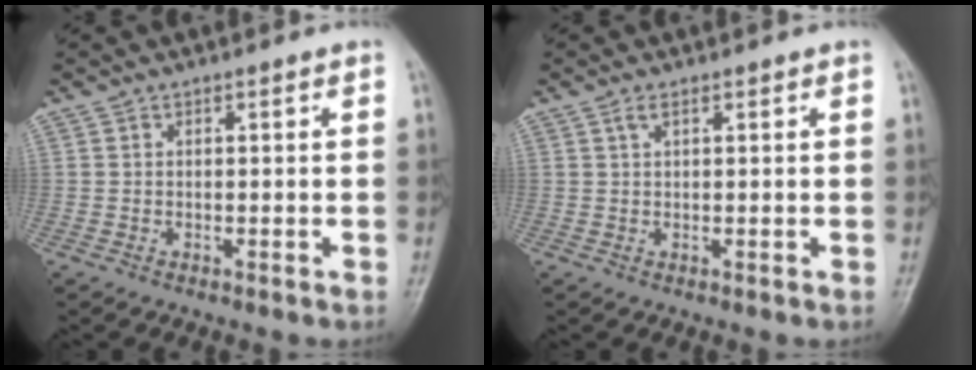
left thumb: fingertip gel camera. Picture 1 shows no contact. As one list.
[{"total": 1.3, "force": [0.8, 0.5, 1.0], "torque": [-0.019, 0.007, 0.014]}]